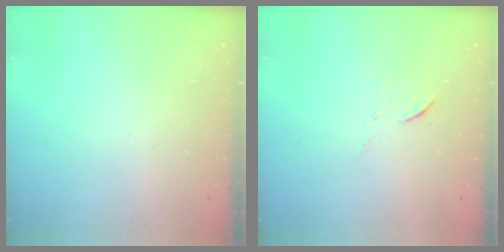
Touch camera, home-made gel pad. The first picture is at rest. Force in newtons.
{"total": 5.3, "press": 5.3, "slide": 0.6}